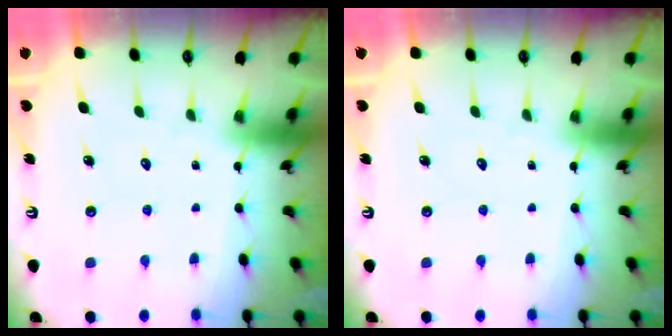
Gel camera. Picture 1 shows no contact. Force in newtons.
{"total": 0.0}